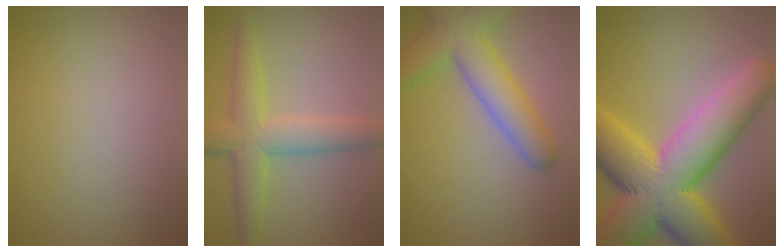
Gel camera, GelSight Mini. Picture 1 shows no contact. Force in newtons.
{"total": 5.3, "press": 5.3, "slide": 0.1}
{"total": 6.5, "press": 6.5, "slide": 0.3}
{"total": 15.2, "press": 15.2, "slide": 0.3}